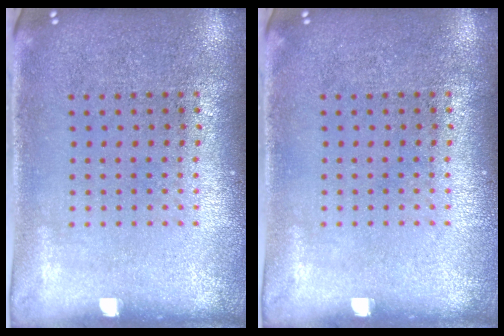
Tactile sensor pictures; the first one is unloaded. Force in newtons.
{"total": 0.0}